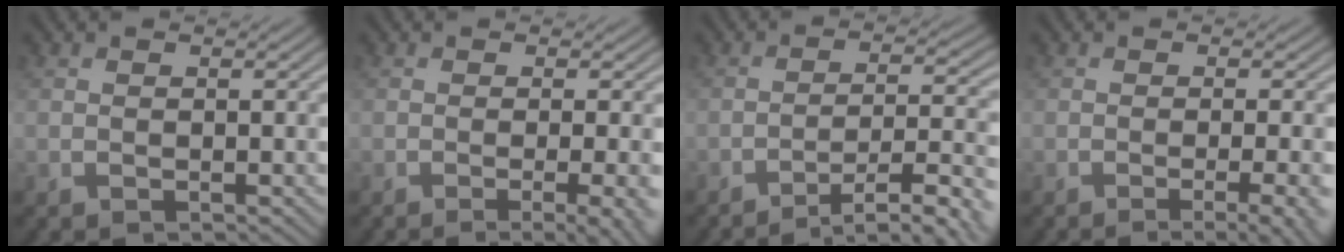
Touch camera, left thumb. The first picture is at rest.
{"total": 5.4, "force": [-1.5, 1.5, 5.0], "torque": [-0.058, -0.002, -0.018]}
{"total": 9.4, "force": [-6.6, 2.0, 6.4], "torque": [-0.105, 0.007, -0.089]}
{"total": 5.9, "force": [-2.0, 1.6, 5.3], "torque": [-0.057, 0.003, -0.025]}